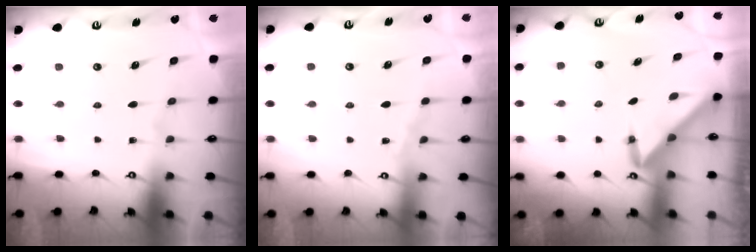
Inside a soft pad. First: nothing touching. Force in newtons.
{"total": 1.8, "press": 1.8, "slide": 0.4}
{"total": 3.0, "press": 3.0, "slide": 0.3}